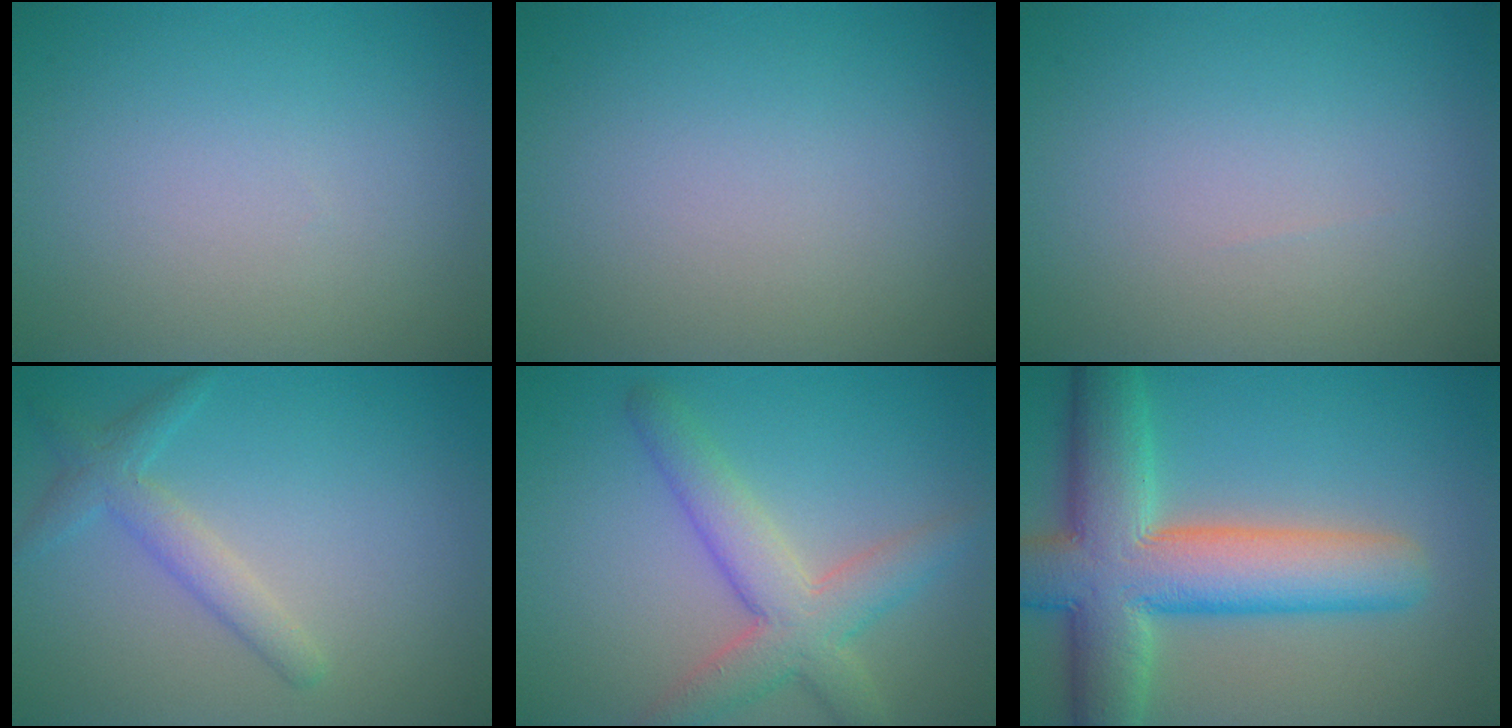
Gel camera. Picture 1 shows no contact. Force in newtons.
{"total": 0.0}
{"total": 0.0}
{"total": 2.5, "press": 2.5, "slide": 0.2}
{"total": 5.3, "press": 5.3, "slide": 0.2}
{"total": 11.1, "press": 11.0, "slide": 0.6}